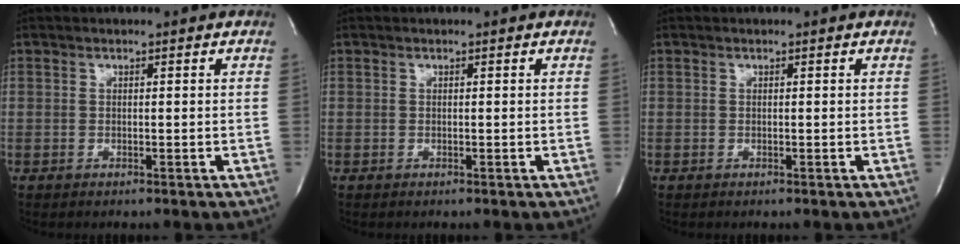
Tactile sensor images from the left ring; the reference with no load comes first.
{"total": 0.0}
{"total": 0.0}